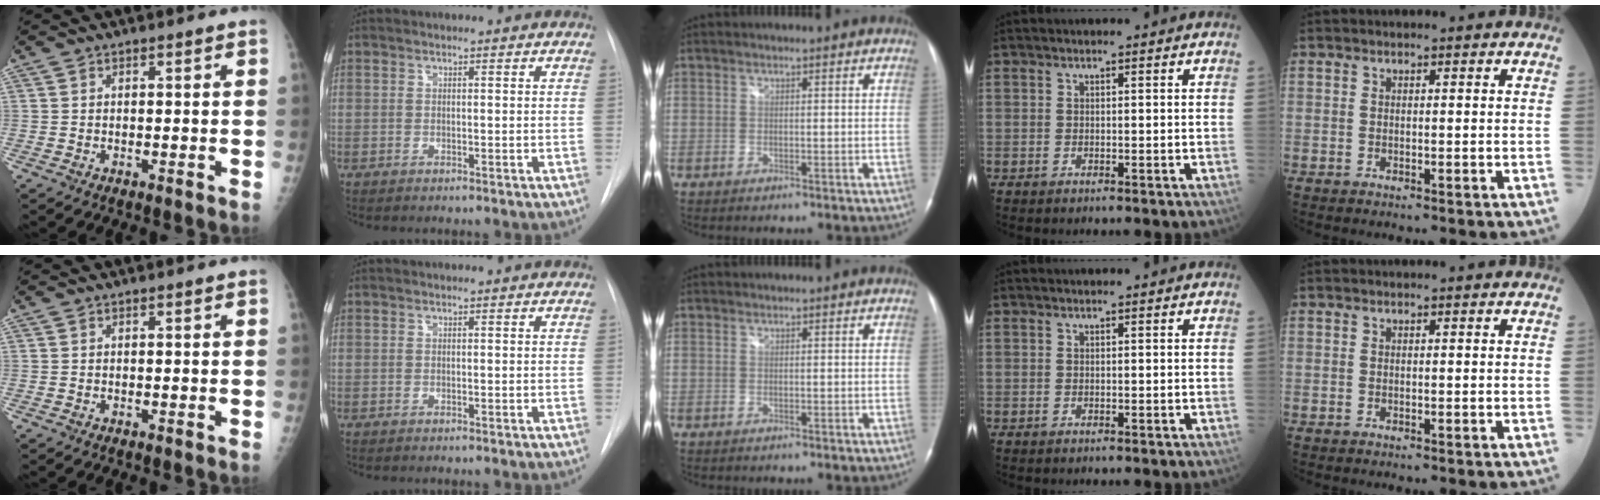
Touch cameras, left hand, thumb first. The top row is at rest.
{}